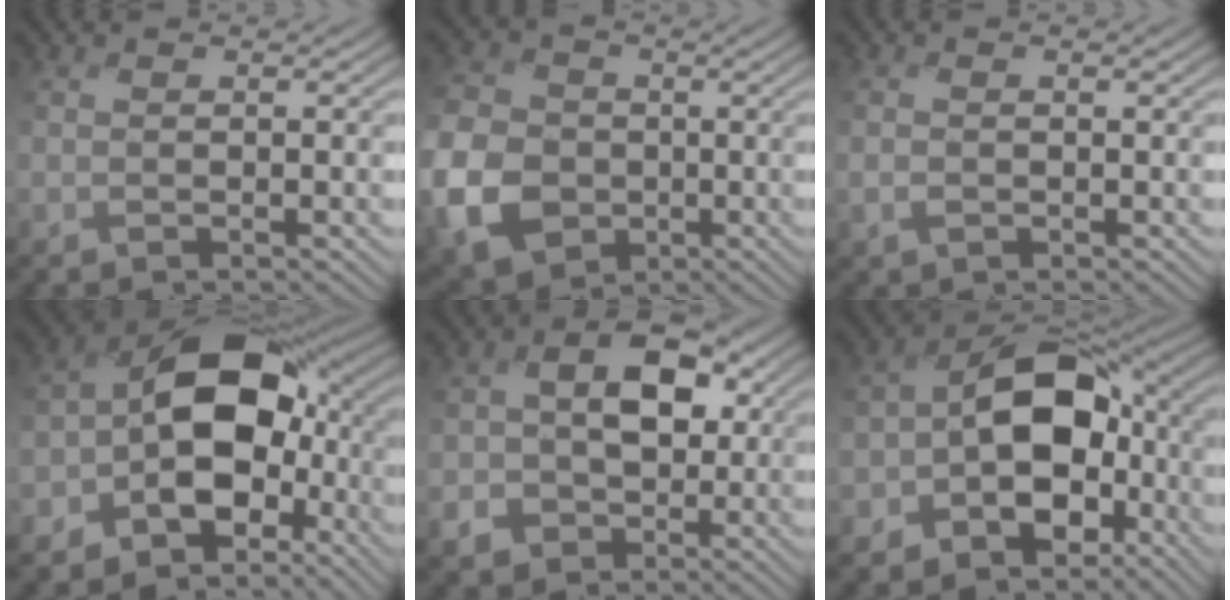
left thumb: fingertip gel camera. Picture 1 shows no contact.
{"total": 11.4, "force": [-3.4, 9.0, 6.0], "torque": [-0.177, -0.021, -0.081]}
{"total": 1.6, "force": [-0.3, 0.9, 1.4], "torque": [-0.030, 0.001, -0.005]}
{"total": 15.1, "force": [-3.5, 10.2, 10.5], "torque": [-0.165, -0.017, -0.073]}
{"total": 8.9, "force": [-1.3, 6.7, 5.7], "torque": [-0.088, -0.007, -0.034]}
{"total": 13.4, "force": [-3.8, 9.1, 9.1], "torque": [-0.156, -0.013, -0.076]}